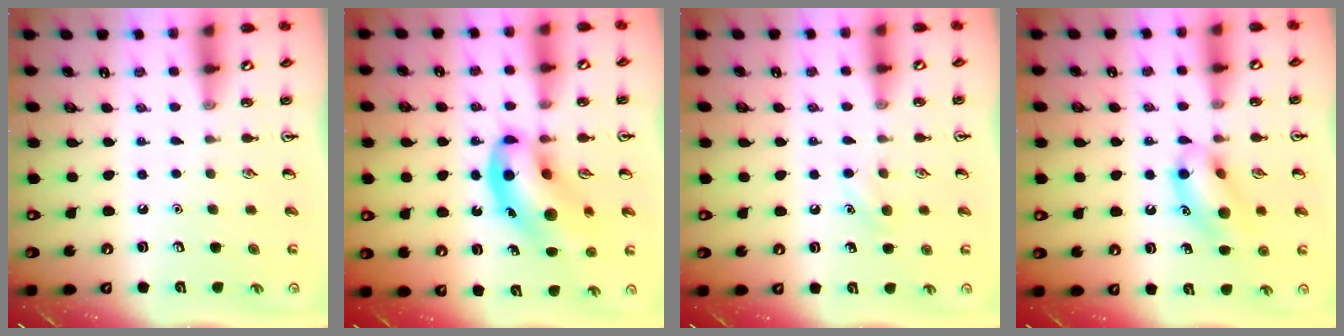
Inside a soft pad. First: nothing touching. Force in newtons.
{"total": 13.4, "press": 12.8, "slide": 3.9}
{"total": 5.4, "press": 5.1, "slide": 1.6}
{"total": 12.8, "press": 12.5, "slide": 2.5}